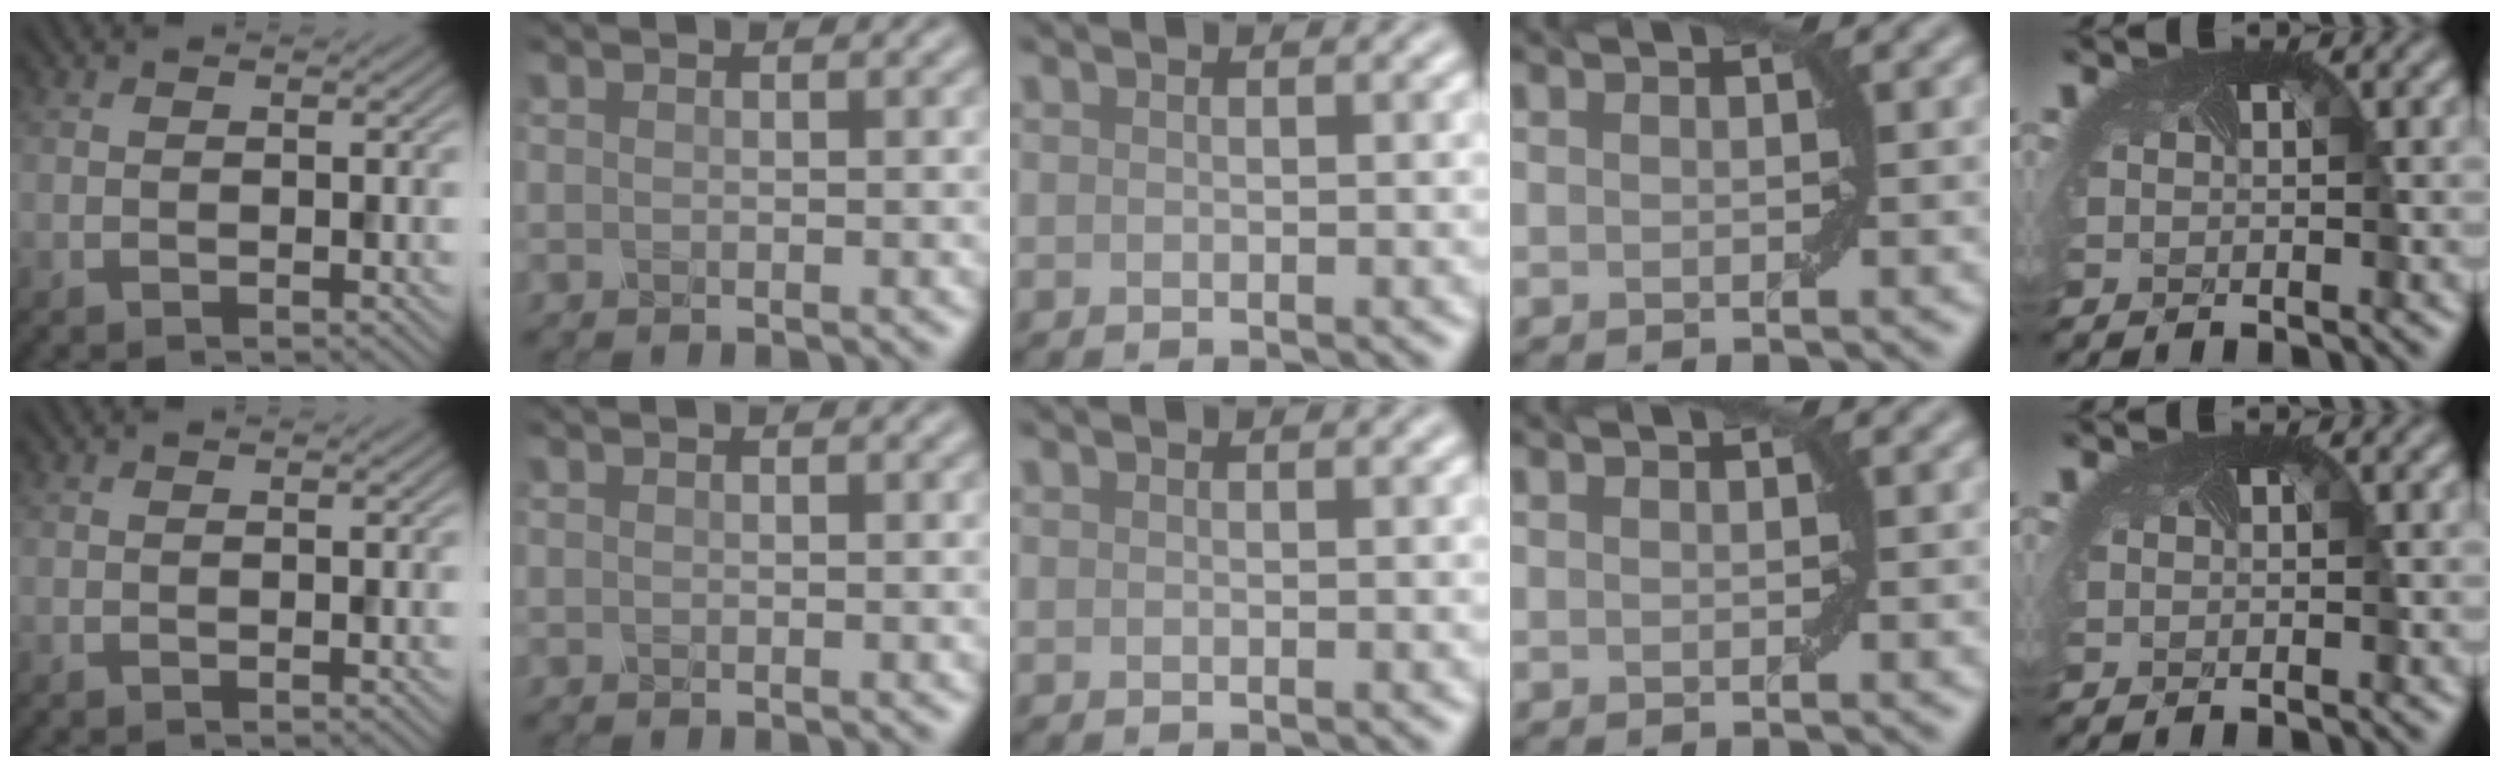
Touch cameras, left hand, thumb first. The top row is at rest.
{}